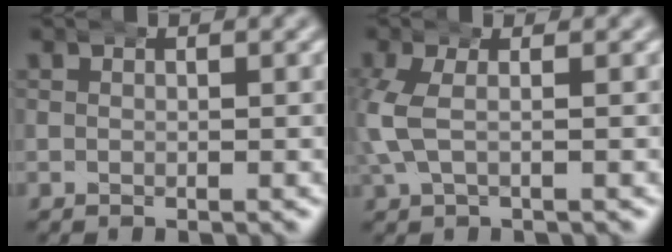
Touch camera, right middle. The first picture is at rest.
{"total": 3.9, "force": [-0.6, 2.4, 3.0], "torque": [-0.090, -0.003, -0.011]}